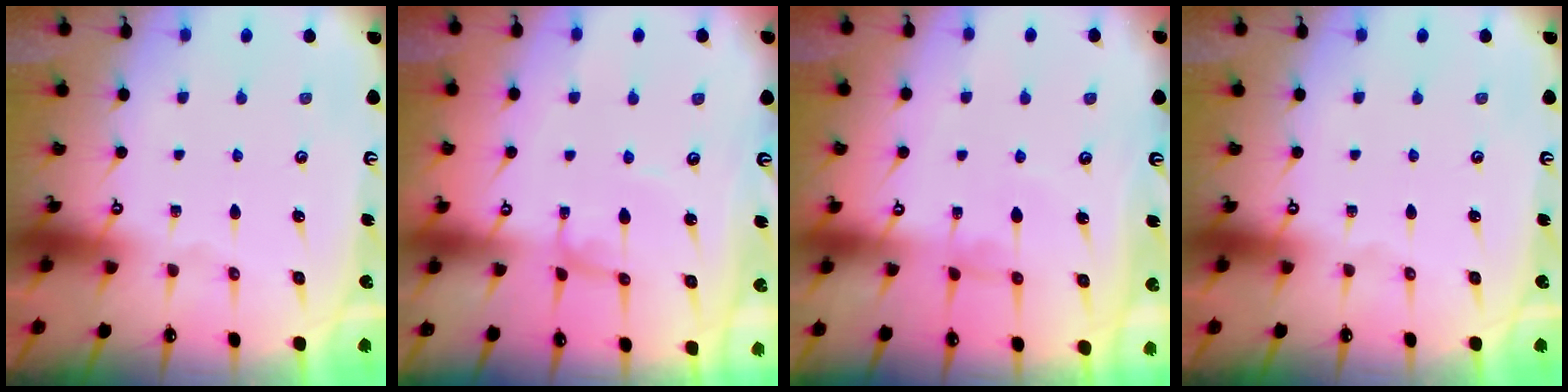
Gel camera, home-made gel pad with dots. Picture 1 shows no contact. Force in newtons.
{"total": 1.9, "press": 1.9, "slide": 0.0}
{"total": 0.0}
{"total": 0.0}